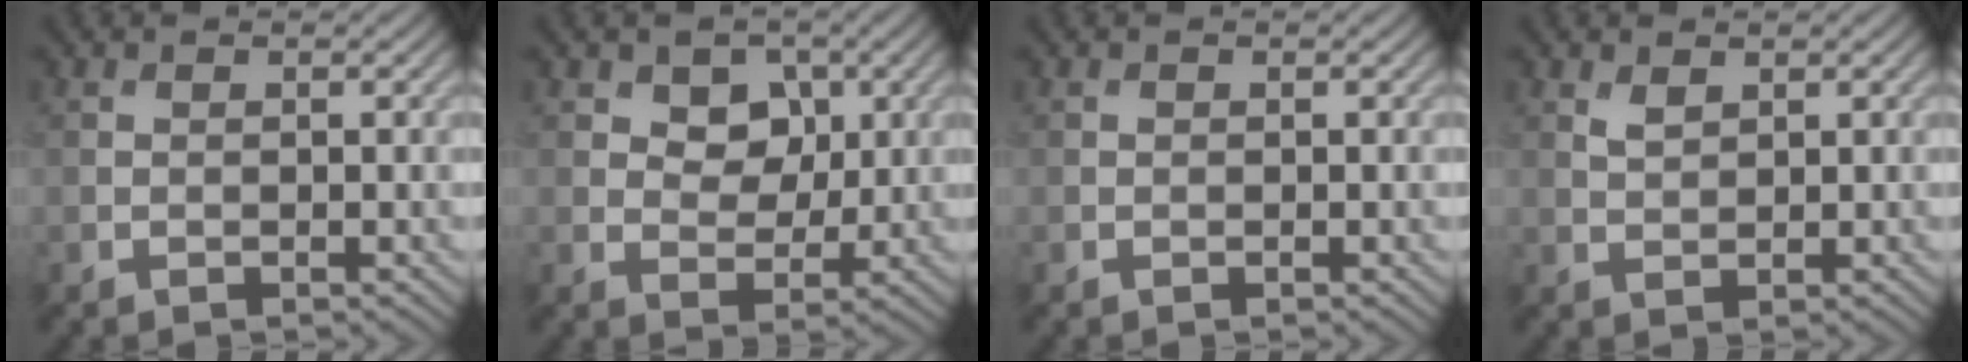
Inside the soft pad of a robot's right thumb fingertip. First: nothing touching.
{"total": 4.7, "force": [2.0, 3.4, 2.6], "torque": [-0.042, -0.014, 0.028]}
{"total": 0.0}
{"total": 1.5, "force": [1.0, 0.7, 0.9], "torque": [-0.022, -0.002, 0.024]}